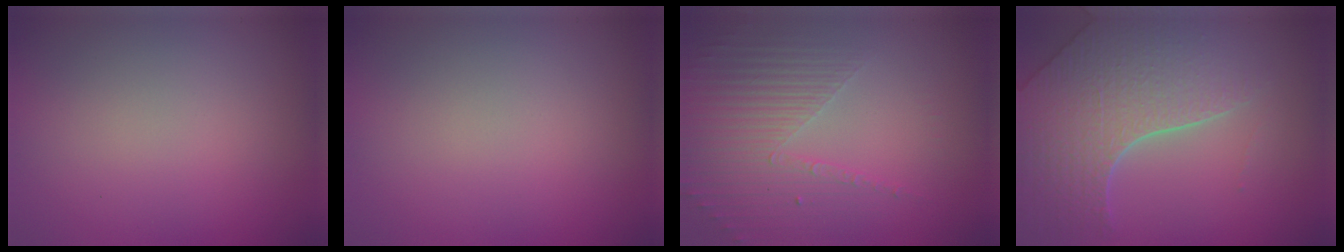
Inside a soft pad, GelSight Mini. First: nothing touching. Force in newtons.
{"total": 0.0}
{"total": 4.0, "press": 3.2, "slide": 2.3}
{"total": 6.8, "press": 5.5, "slide": 3.9}